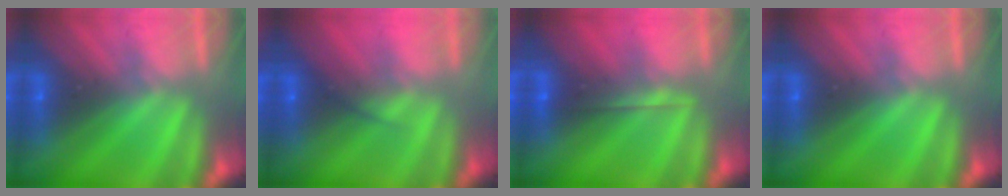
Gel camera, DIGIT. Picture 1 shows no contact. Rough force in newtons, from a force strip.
{"total": 2.3}
{"total": 1.8}
{"total": 0.0}